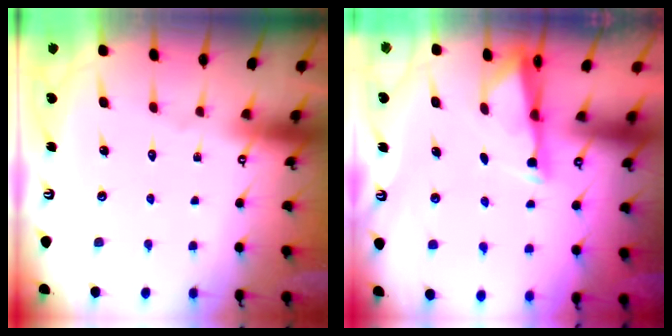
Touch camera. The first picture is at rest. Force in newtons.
{"total": 3.1, "press": 3.1, "slide": 0.6}